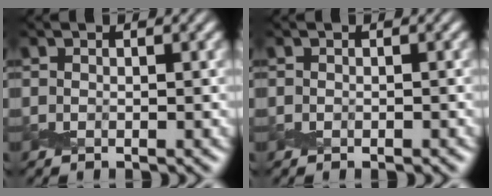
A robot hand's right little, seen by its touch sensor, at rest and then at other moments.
{"total": 0.6, "force": [-0.4, 0.3, 0.3], "torque": [-0.004, -0.003, -0.006]}